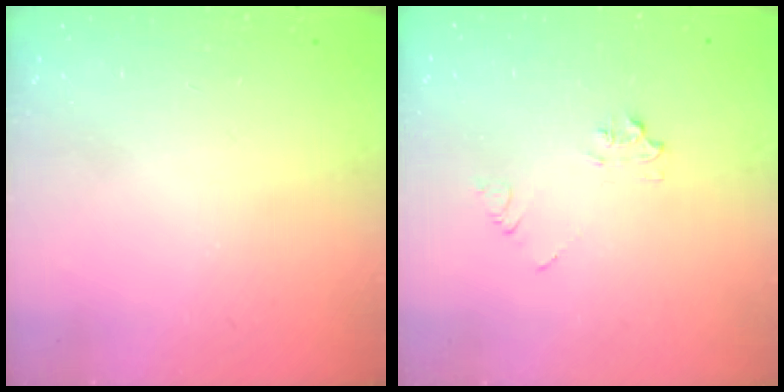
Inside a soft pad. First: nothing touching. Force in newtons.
{"total": 5.0, "press": 4.9, "slide": 0.6}